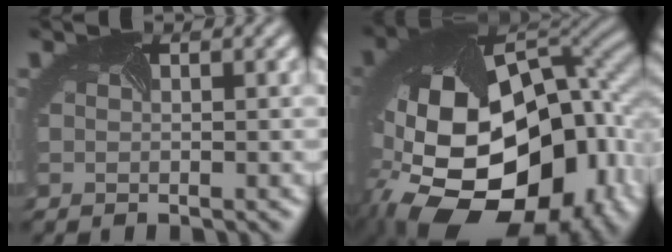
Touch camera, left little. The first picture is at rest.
{"total": 20.3, "force": [-5.9, 12.9, 14.6], "torque": [-0.286, -0.040, -0.073]}